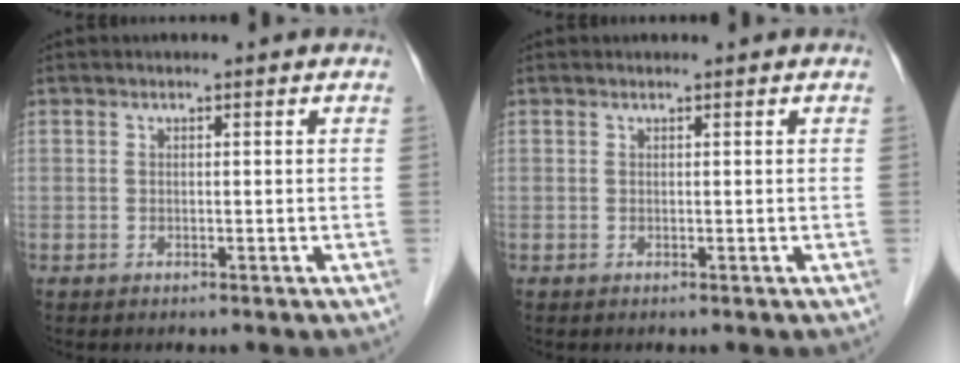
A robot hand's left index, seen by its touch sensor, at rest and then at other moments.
{"total": 0.0}